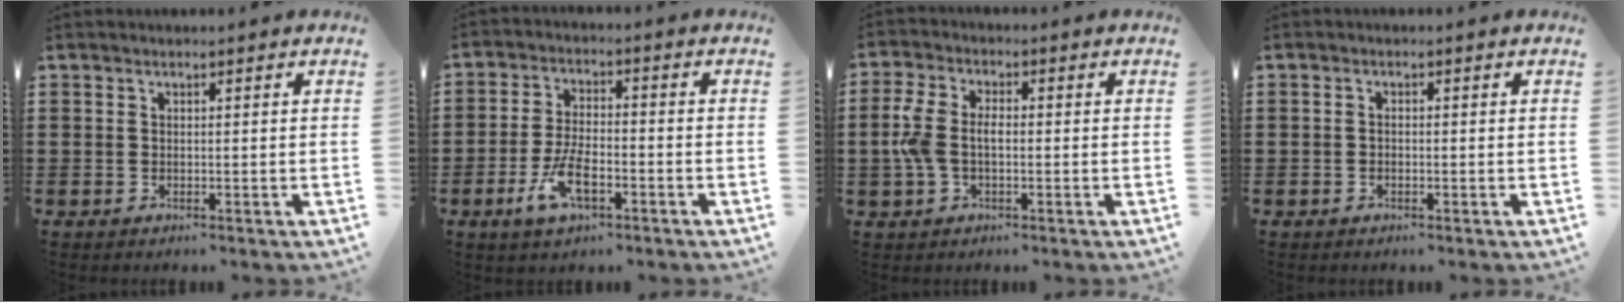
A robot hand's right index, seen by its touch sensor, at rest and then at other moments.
{"total": 6.3, "force": [-2.9, 2.6, 5.0], "torque": [-0.114, -0.001, -0.058]}
{"total": 5.2, "force": [-0.5, 3.0, 4.2], "torque": [-0.116, -0.005, -0.020]}
{"total": 0.8, "force": [-0.7, 0.2, 0.3], "torque": [-0.007, -0.005, -0.013]}